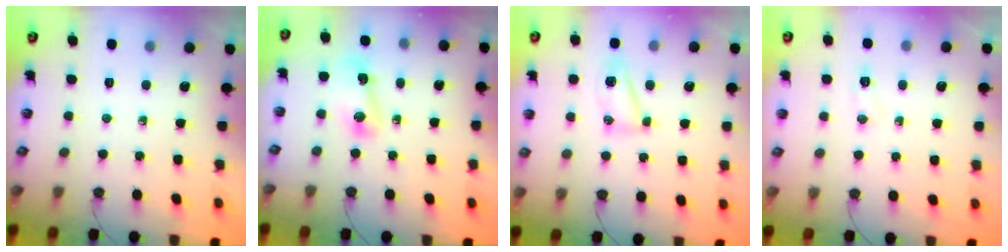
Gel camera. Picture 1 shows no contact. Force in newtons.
{"total": 5.4, "press": 5.4, "slide": 0.4}
{"total": 6.7, "press": 6.6, "slide": 0.7}
{"total": 4.9, "press": 3.6, "slide": 3.3}